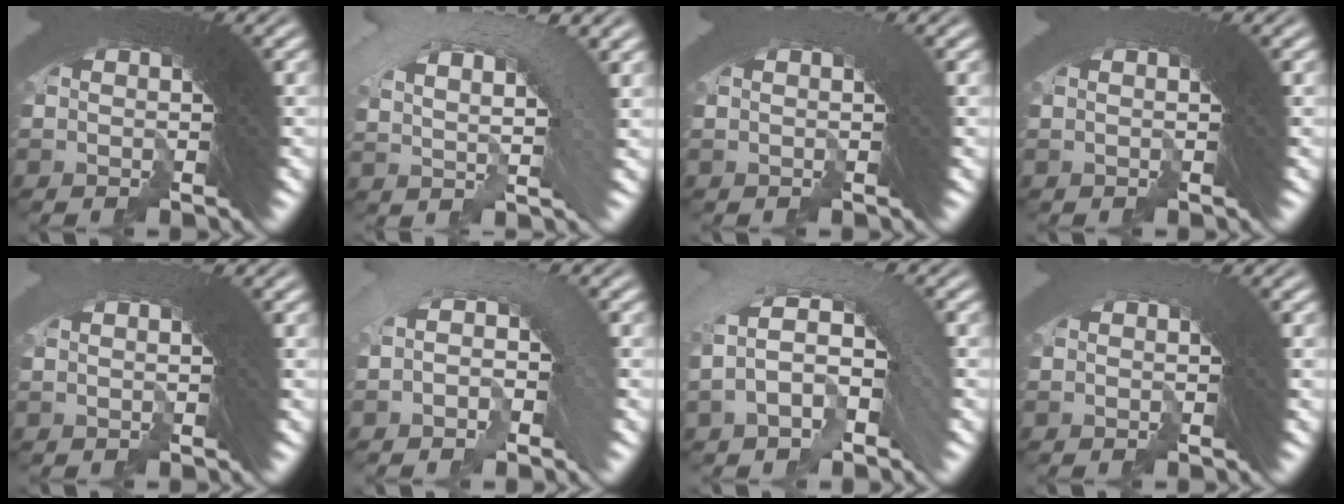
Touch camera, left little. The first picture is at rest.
{"total": 4.8, "force": [-1.3, 4.1, 2.2], "torque": [-0.026, 0.015, -0.034]}
{"total": 2.3, "force": [-1.5, -0.8, -1.5], "torque": [0.018, -0.007, -0.017]}
{"total": 2.3, "force": [-1.1, -0.9, -1.8], "torque": [0.017, -0.010, -0.012]}
{"total": 2.4, "force": [-1.4, -0.7, -1.8], "torque": [0.014, -0.005, -0.015]}
{"total": 4.1, "force": [-3.5, 1.6, -1.2], "torque": [0.025, 0.012, -0.068]}
{"total": 4.7, "force": [-3.2, 3.4, 0.2], "torque": [-0.009, 0.017, -0.070]}
{"total": 3.1, "force": [-1.9, -1.1, -2.1], "torque": [0.025, -0.012, -0.023]}